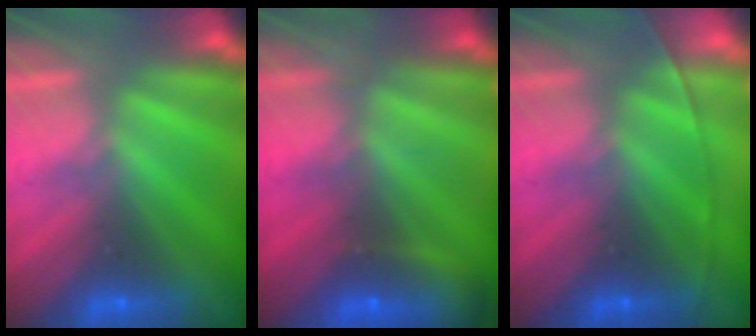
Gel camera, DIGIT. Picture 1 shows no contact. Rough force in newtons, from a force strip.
{"total": 7.9}
{"total": 1.5}